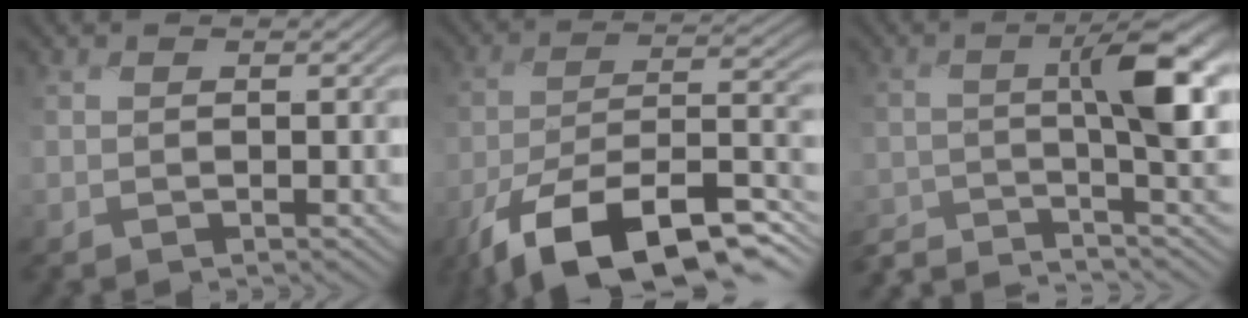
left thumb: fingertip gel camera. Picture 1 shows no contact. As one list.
[{"total": 15.5, "force": [-10.7, 5.2, 10.0], "torque": [-0.199, -0.021, -0.191]}, {"total": 7.9, "force": [-4.2, 1.0, 6.7], "torque": [-0.085, 0.001, -0.096]}]